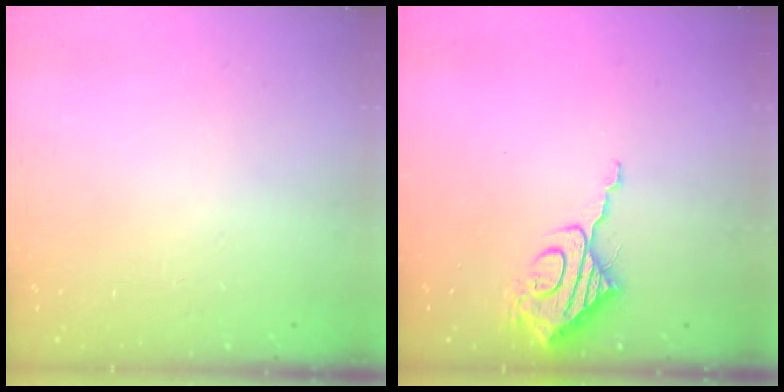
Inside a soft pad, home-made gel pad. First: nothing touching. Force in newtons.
{"total": 10.0, "press": 10.0, "slide": 0.4}